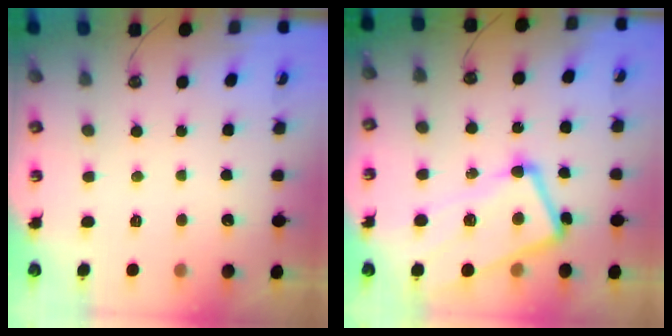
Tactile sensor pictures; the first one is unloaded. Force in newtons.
{"total": 8.4, "press": 8.3, "slide": 1.6}